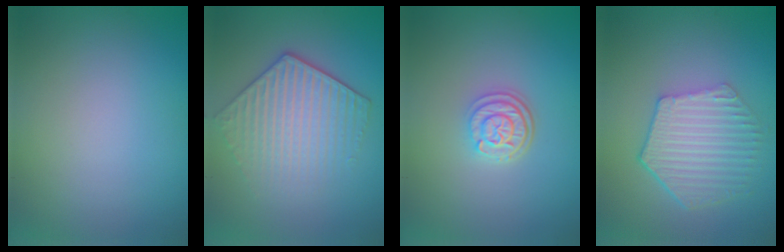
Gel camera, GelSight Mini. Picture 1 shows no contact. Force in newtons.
{"total": 4.6, "press": 3.8, "slide": 2.6}
{"total": 2.9, "press": 2.4, "slide": 1.7}
{"total": 5.7, "press": 4.2, "slide": 3.8}